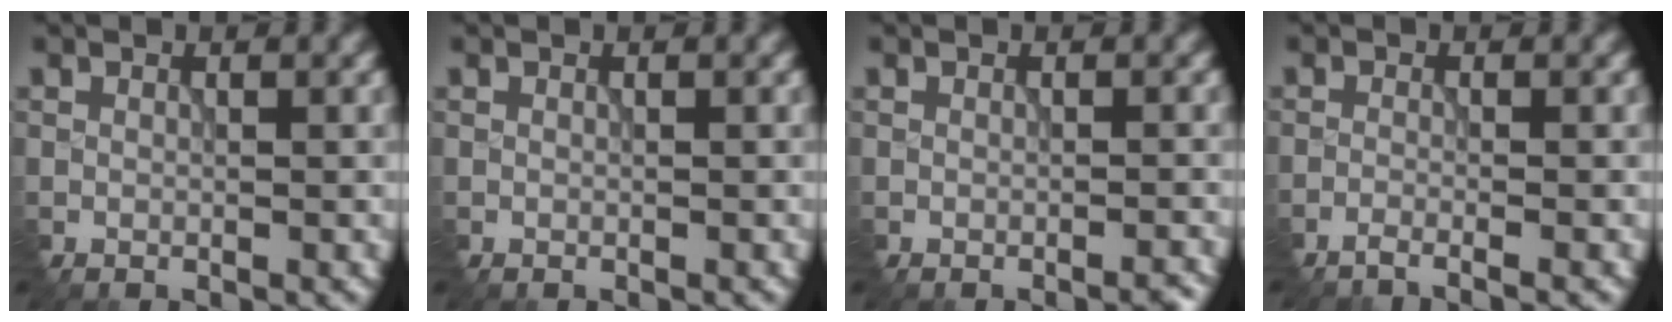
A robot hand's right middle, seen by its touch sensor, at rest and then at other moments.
{"total": 0.0}
{"total": 0.9, "force": [-0.7, 0.0, 0.5], "torque": [-0.006, -0.001, -0.011]}
{"total": 1.5, "force": [-1.1, 0.2, 1.0], "torque": [-0.010, -0.001, -0.030]}